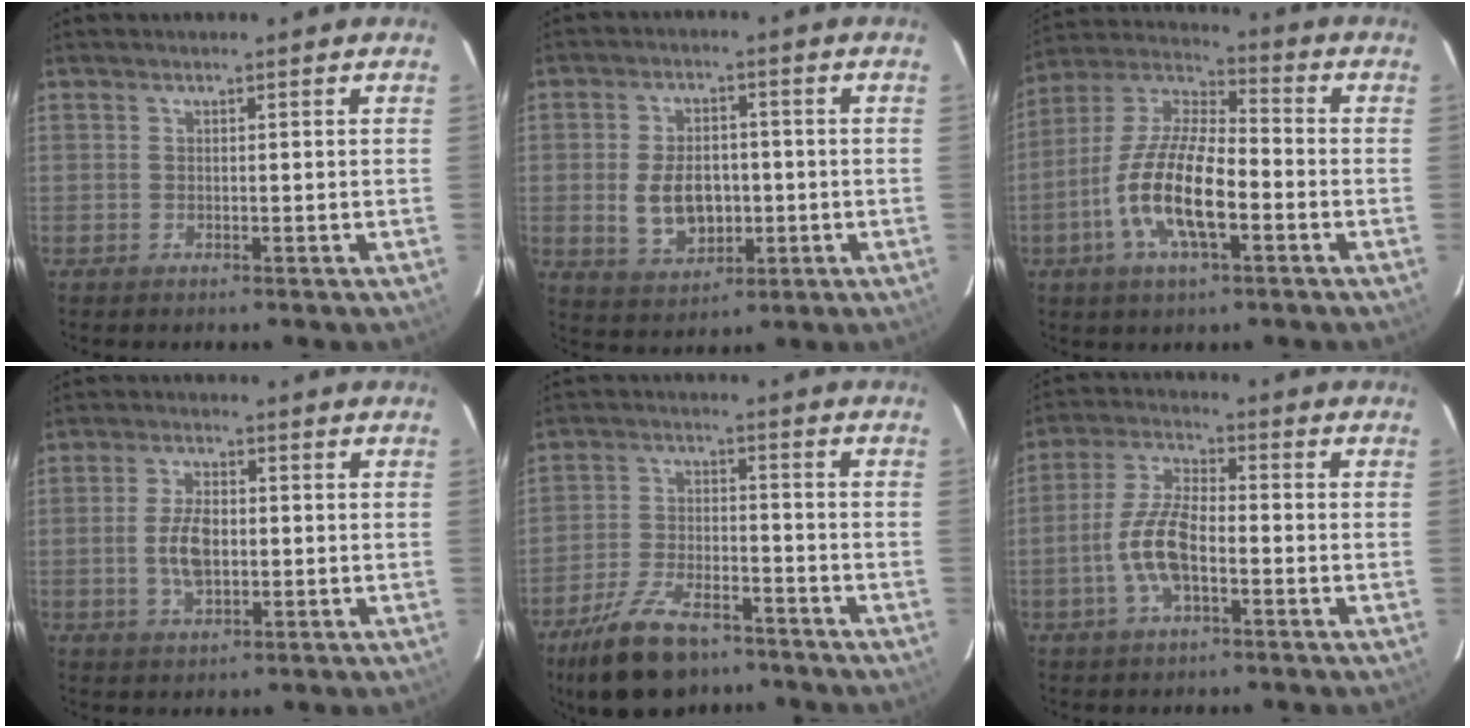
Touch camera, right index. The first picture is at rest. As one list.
[{"total": 9.6, "force": [-1.2, 6.3, 7.1], "torque": [-0.146, 0.001, -0.007]}, {"total": 15.5, "force": [-5.1, 5.4, 13.6], "torque": [-0.278, -0.004, -0.100]}, {"total": 7.0, "force": [-0.5, 3.8, 5.9], "torque": [-0.114, 0.001, -0.005]}, {"total": 14.6, "force": [-10.5, 6.5, 7.8], "torque": [-0.171, -0.013, -0.178]}, {"total": 9.6, "force": [-3.0, 3.7, 8.4], "torque": [-0.177, 0.006, -0.057]}]